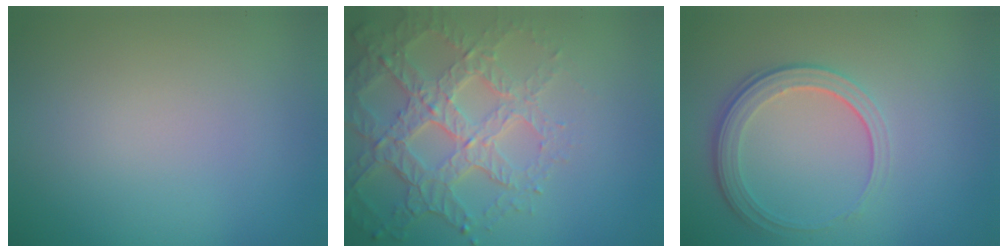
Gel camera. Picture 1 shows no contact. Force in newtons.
{"total": 6.3, "press": 4.8, "slide": 4.1}
{"total": 3.7, "press": 2.7, "slide": 2.5}